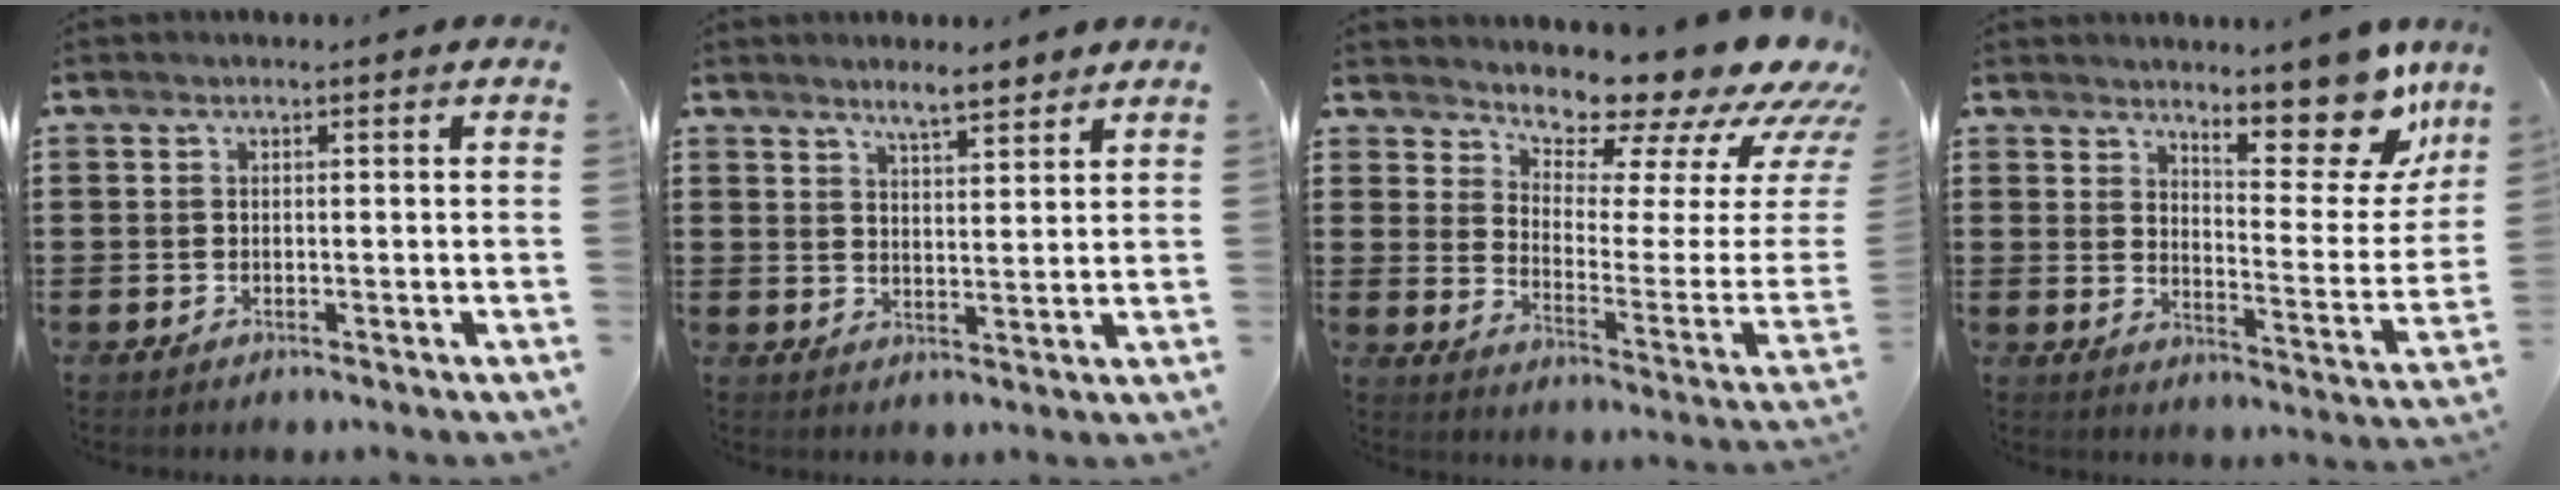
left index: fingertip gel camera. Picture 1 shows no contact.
{"total": 4.2, "force": [3.9, 0.4, 1.6], "torque": [-0.040, -0.007, 0.070]}
{"total": 11.3, "force": [10.4, 2.3, 3.9], "torque": [-0.075, -0.100, 0.172]}
{"total": 12.9, "force": [9.9, 3.5, 7.6], "torque": [-0.101, -0.066, 0.163]}